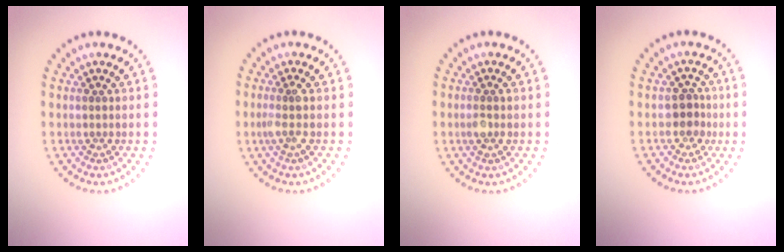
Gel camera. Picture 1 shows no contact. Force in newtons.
{"total": 1.5, "press": 1.3, "slide": 0.8}
{"total": 1.0, "press": 0.9, "slide": 0.5}
{"total": 1.9, "press": 1.6, "slide": 1.0}